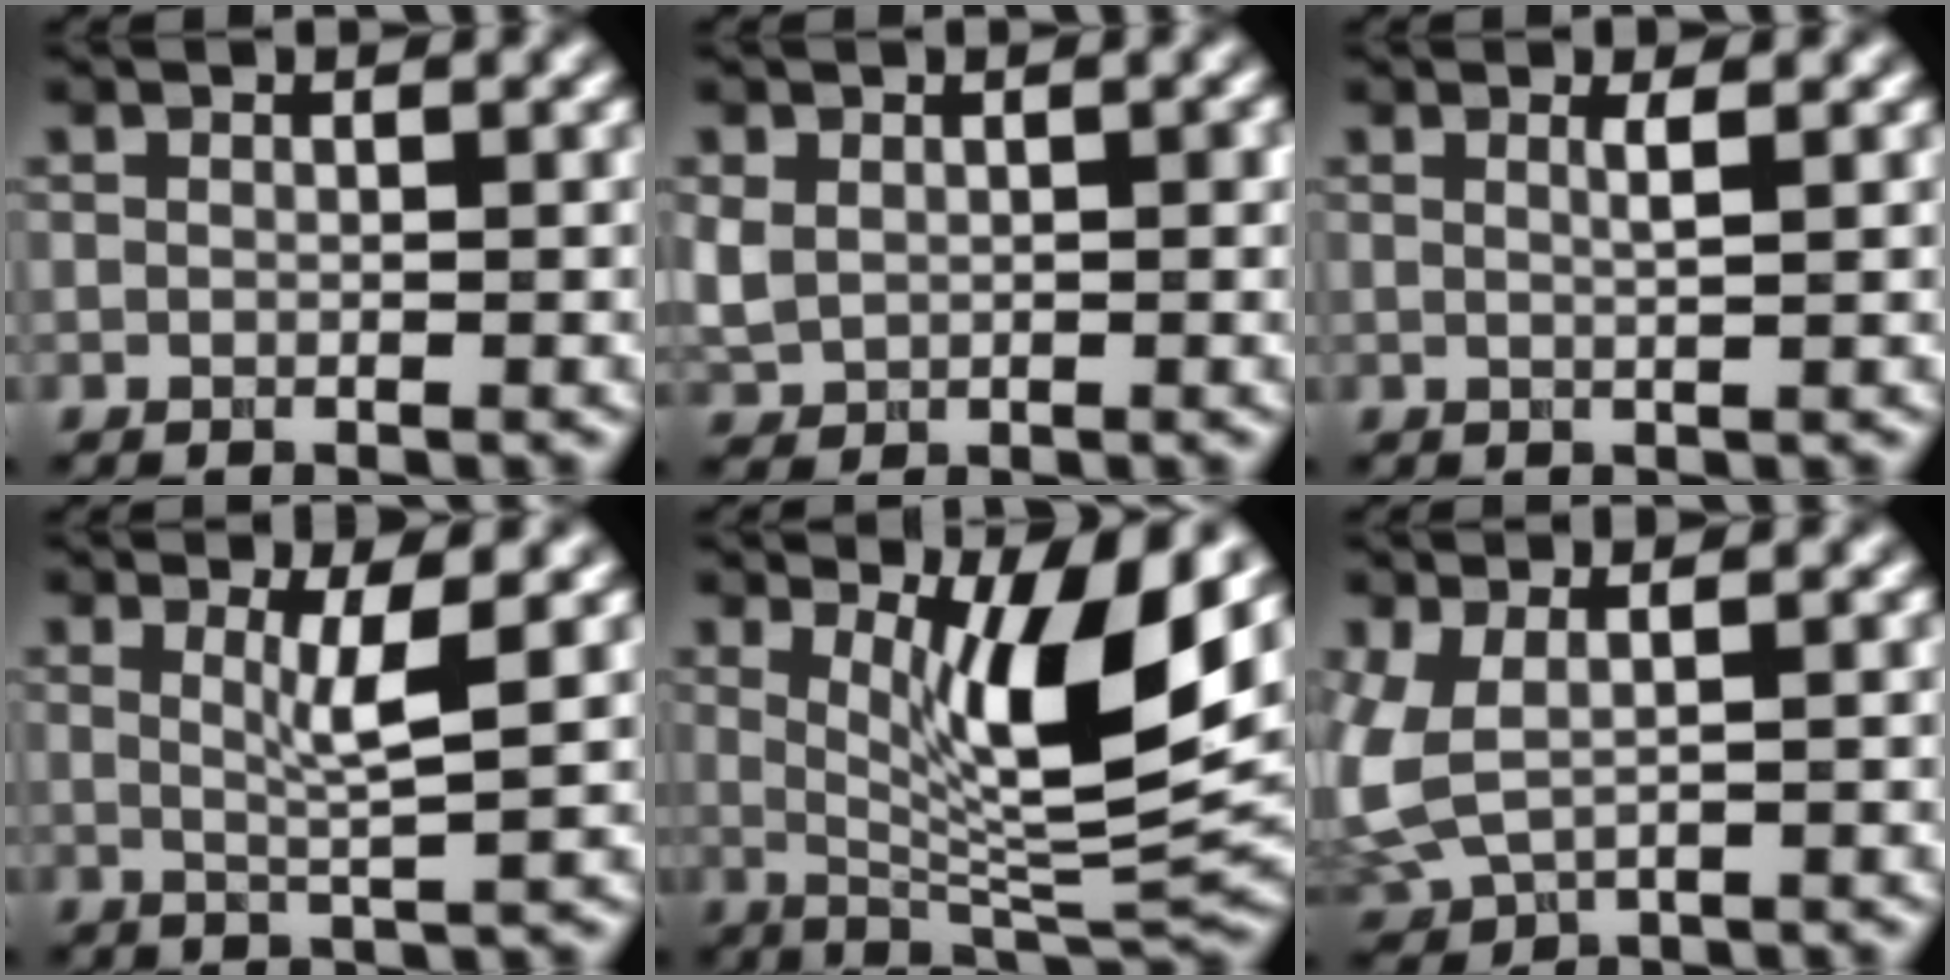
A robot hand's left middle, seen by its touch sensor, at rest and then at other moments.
{"total": 2.2, "force": [0.3, 1.7, 1.4], "torque": [-0.040, -0.004, 0.016]}
{"total": 1.1, "force": [0.3, 0.3, 1.0], "torque": [-0.012, 0.000, 0.003]}
{"total": 3.0, "force": [0.8, 0.3, 2.9], "torque": [-0.052, -0.006, 0.020]}
{"total": 9.6, "force": [2.6, 2.1, 9.0], "torque": [-0.145, -0.021, 0.059]}
{"total": 3.6, "force": [0.7, 1.9, 3.0], "torque": [-0.097, -0.003, 0.020]}